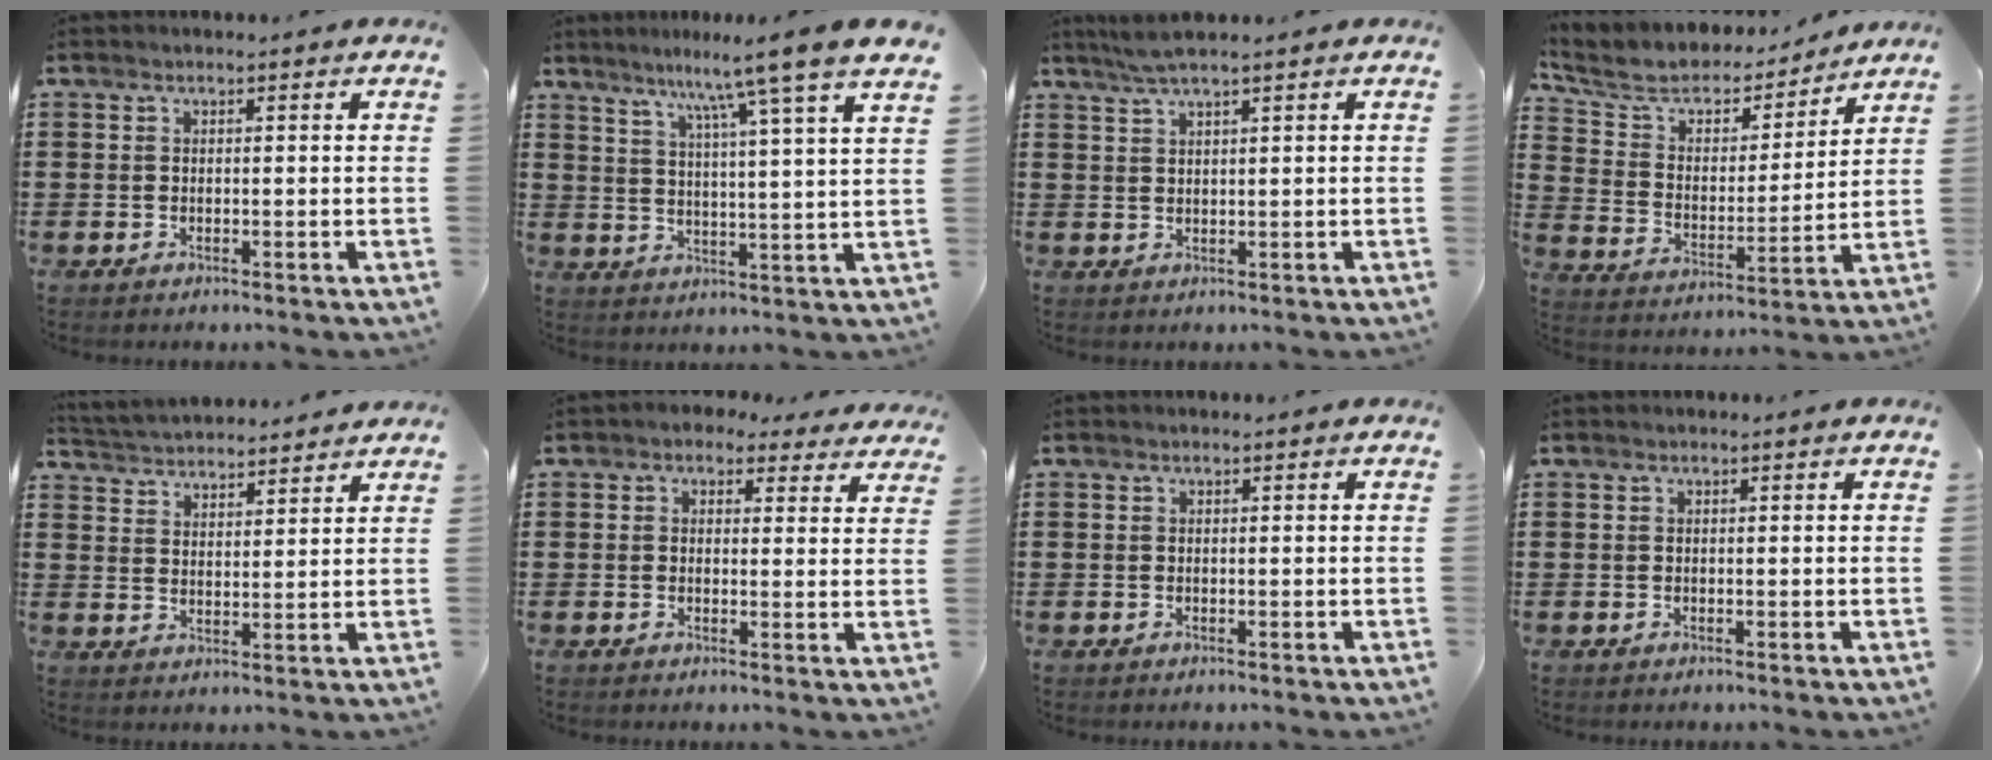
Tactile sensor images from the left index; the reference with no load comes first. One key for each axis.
{"total": 8.2, "fx": 6.5, "fy": -1.5, "fz": 4.9, "tx": -0.101, "ty": -0.038, "tz": 0.099}
{"total": 2.6, "fx": 2.0, "fy": -0.2, "fz": 1.7, "tx": -0.035, "ty": 0.001, "tz": 0.038}
{"total": 6.3, "fx": 5.3, "fy": 2.6, "fz": 2.3, "tx": -0.078, "ty": -0.034, "tz": 0.086}
{"total": 3.5, "fx": 3.5, "fy": 0.4, "fz": -0.2, "tx": -0.012, "ty": -0.017, "tz": 0.060}
{"total": 2.4, "fx": 1.9, "fy": 1.4, "fz": 0.7, "tx": -0.015, "ty": 0.000, "tz": 0.032}
{"total": 0.0}
{"total": 0.0}